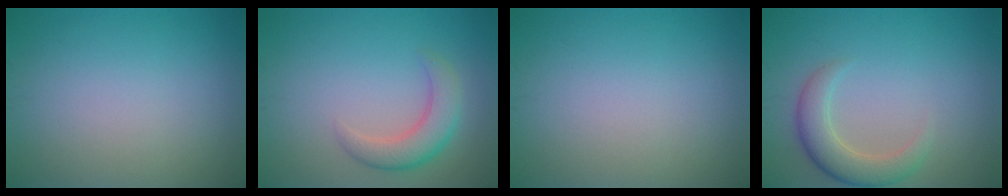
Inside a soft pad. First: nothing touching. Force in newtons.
{"total": 3.6, "press": 3.6, "slide": 0.3}
{"total": 0.0}
{"total": 3.9, "press": 3.9, "slide": 0.1}